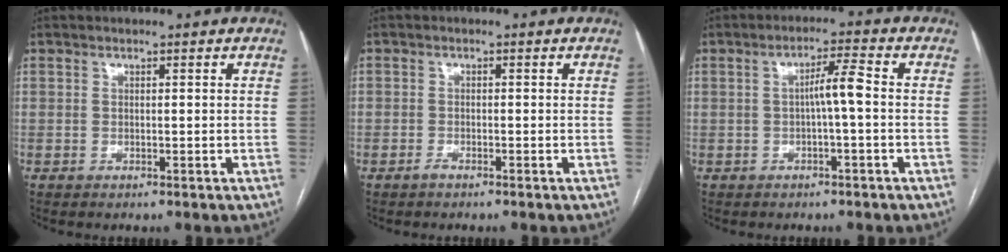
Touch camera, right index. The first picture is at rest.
{"total": 1.0, "force": [-0.8, 0.5, 0.2], "torque": [-0.001, 0.003, -0.015]}
{"total": 4.0, "force": [-0.3, 0.1, 4.0], "torque": [-0.068, 0.011, -0.003]}